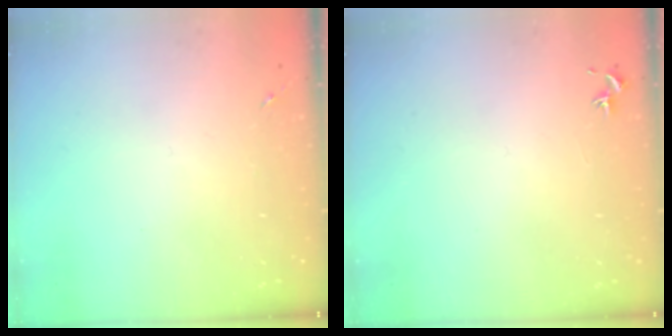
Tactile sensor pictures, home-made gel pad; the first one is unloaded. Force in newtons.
{"total": 0.8, "press": 0.7, "slide": 0.3}